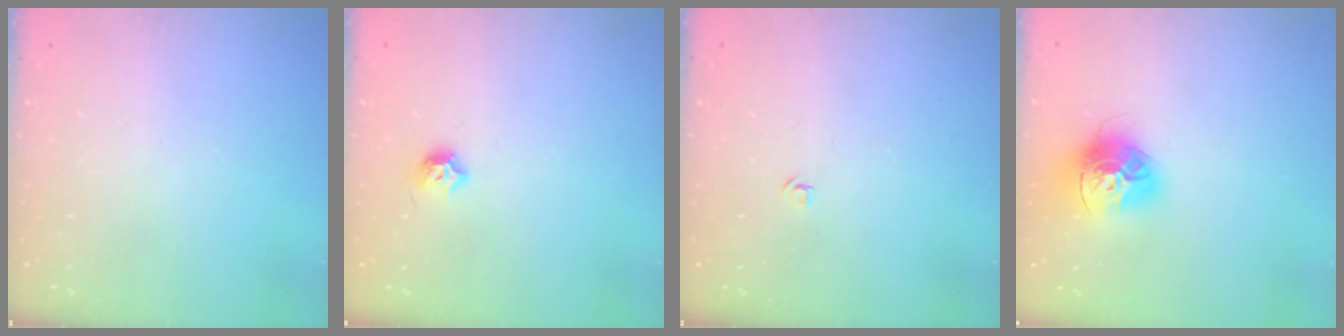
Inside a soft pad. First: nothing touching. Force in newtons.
{"total": 5.9, "press": 5.8, "slide": 0.9}
{"total": 3.2, "press": 3.2, "slide": 0.4}
{"total": 14.7, "press": 14.6, "slide": 1.4}